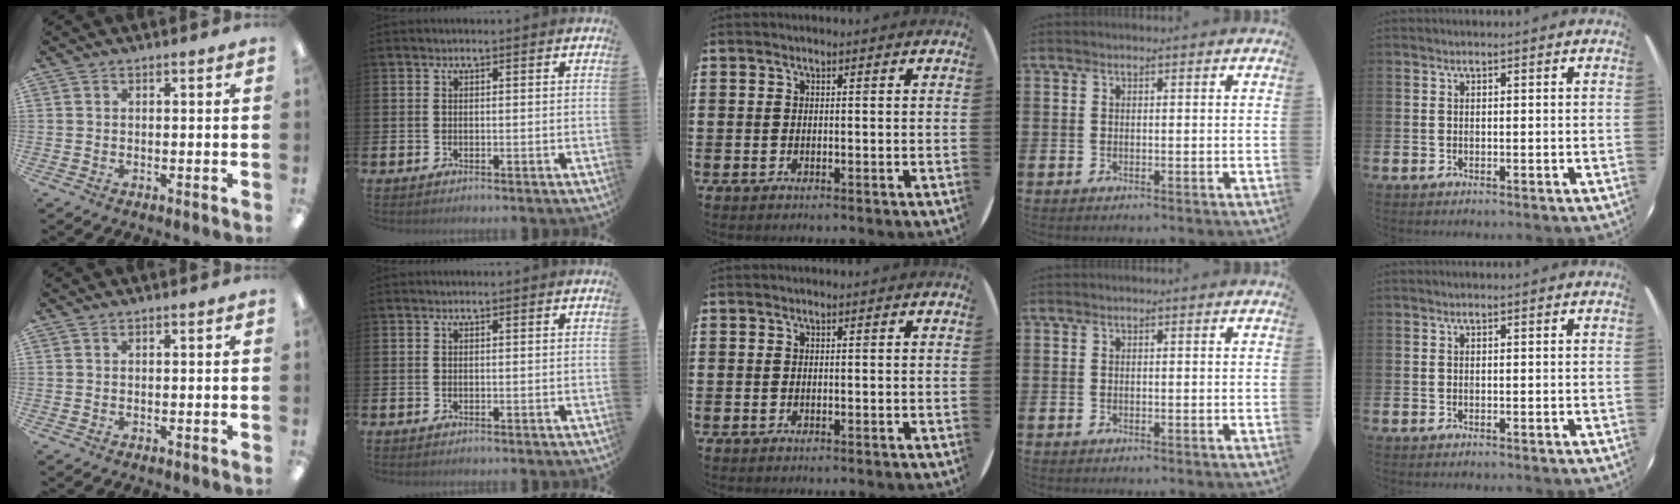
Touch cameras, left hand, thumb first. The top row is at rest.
{}